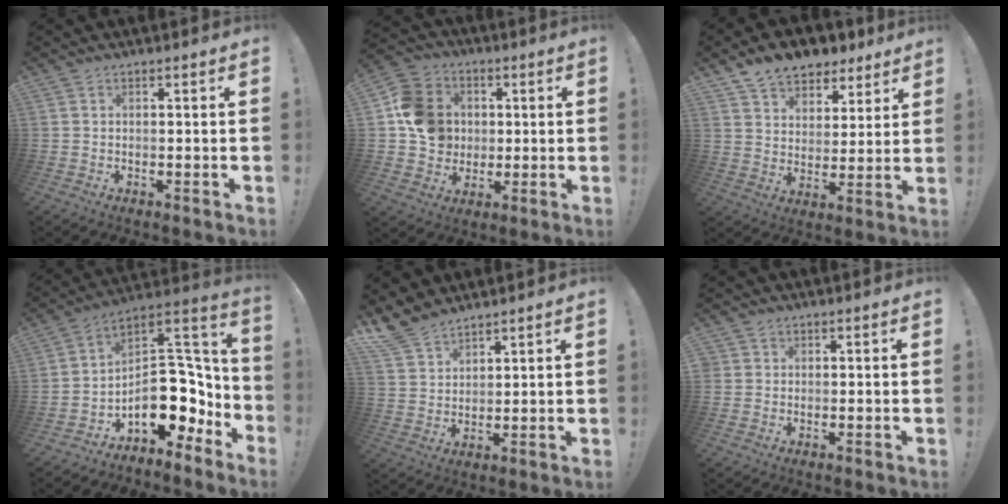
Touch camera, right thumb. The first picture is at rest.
{"total": 14.4, "force": [0.7, 12.8, 6.5], "torque": [-0.092, 0.014, 0.025]}
{"total": 10.6, "force": [8.6, 5.6, 2.7], "torque": [-0.044, -0.062, 0.162]}
{"total": 17.8, "force": [-3.7, 11.9, 12.7], "torque": [-0.153, 0.008, -0.038]}
{"total": 8.3, "force": [7.1, 3.7, 2.3], "torque": [-0.055, -0.042, 0.142]}
{"total": 1.3, "force": [0.5, 1.2, 0.0], "torque": [0.004, -0.001, 0.008]}